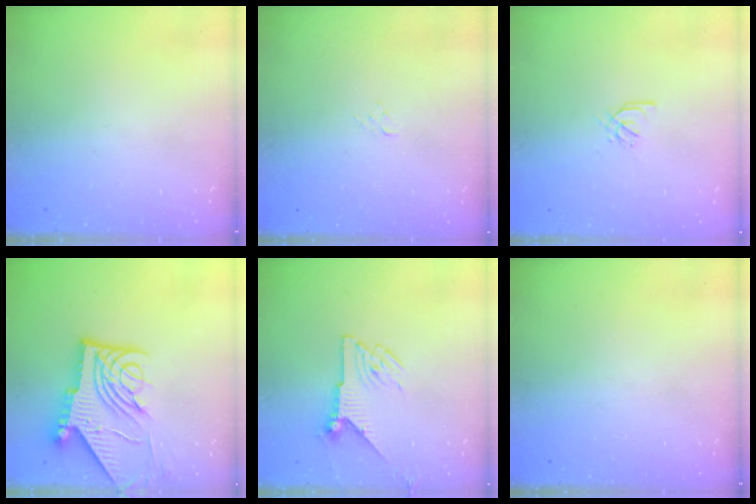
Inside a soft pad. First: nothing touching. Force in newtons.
{"total": 2.9, "press": 2.9, "slide": 0.3}
{"total": 2.6, "press": 2.5, "slide": 0.7}
{"total": 15.6, "press": 15.4, "slide": 1.9}
{"total": 9.5, "press": 9.5, "slide": 0.5}
{"total": 0.0}